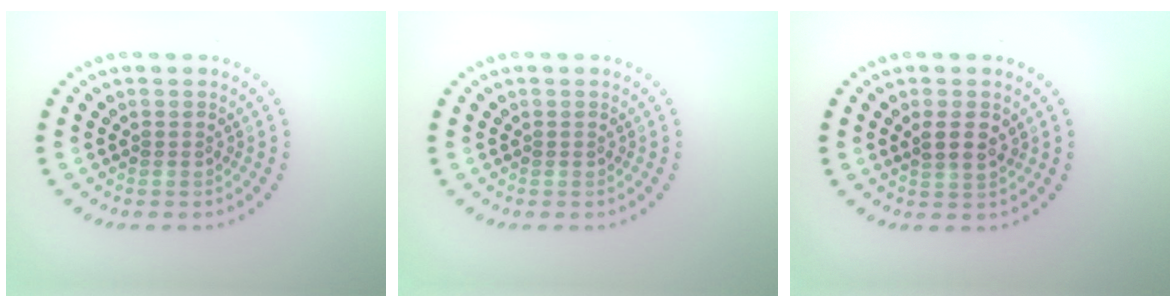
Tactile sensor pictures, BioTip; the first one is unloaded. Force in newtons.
{"total": 0.0}
{"total": 2.4, "press": 2.3, "slide": 0.8}